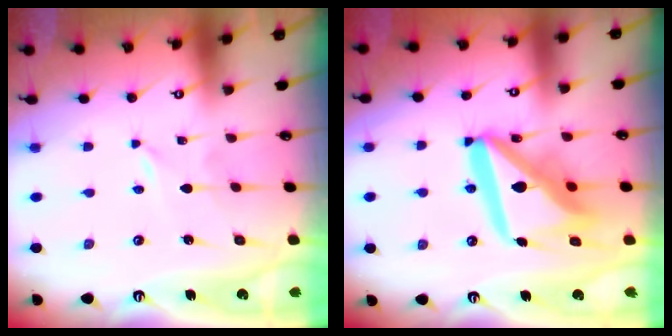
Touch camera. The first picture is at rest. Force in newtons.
{"total": 18.5, "press": 18.4, "slide": 2.2}